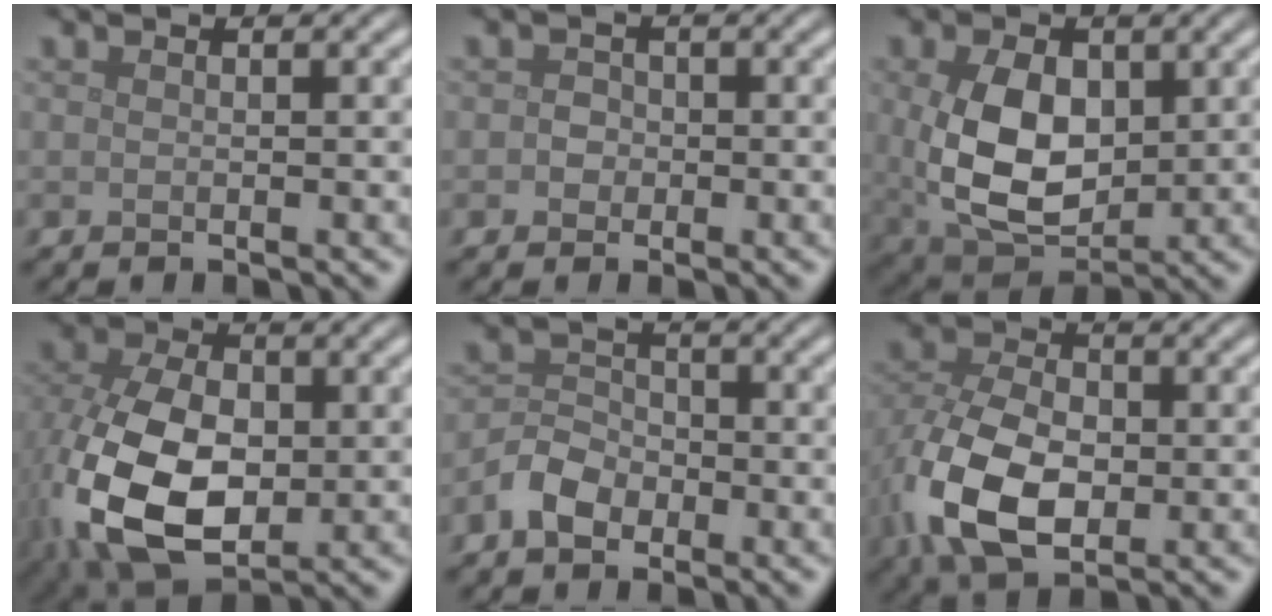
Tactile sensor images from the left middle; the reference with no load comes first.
{"total": 1.2, "force": [-0.3, 1.1, 0.3], "torque": [0.003, -0.002, -0.008]}
{"total": 8.6, "force": [0.5, 5.7, 6.4], "torque": [-0.147, -0.016, 0.022]}
{"total": 13.3, "force": [-2.1, 8.6, 9.9], "torque": [-0.237, -0.031, -0.026]}
{"total": 3.1, "force": [-1.8, 2.1, 1.4], "torque": [-0.025, 0.007, -0.041]}
{"total": 9.1, "force": [-2.2, 5.8, 6.6], "torque": [-0.156, -0.014, -0.047]}